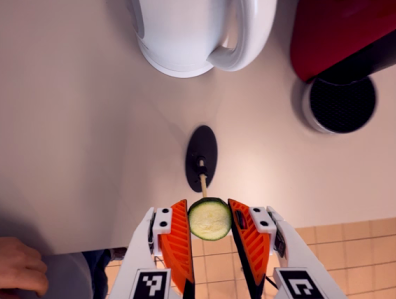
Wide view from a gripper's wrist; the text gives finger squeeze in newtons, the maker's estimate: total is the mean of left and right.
{"total": 8.2, "left": 8.0, "right": 8.4}